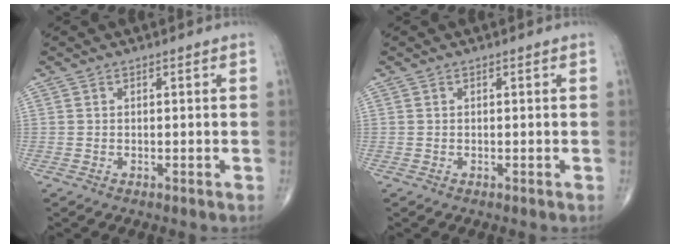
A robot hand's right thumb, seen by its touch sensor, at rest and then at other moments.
{"total": 0.0}